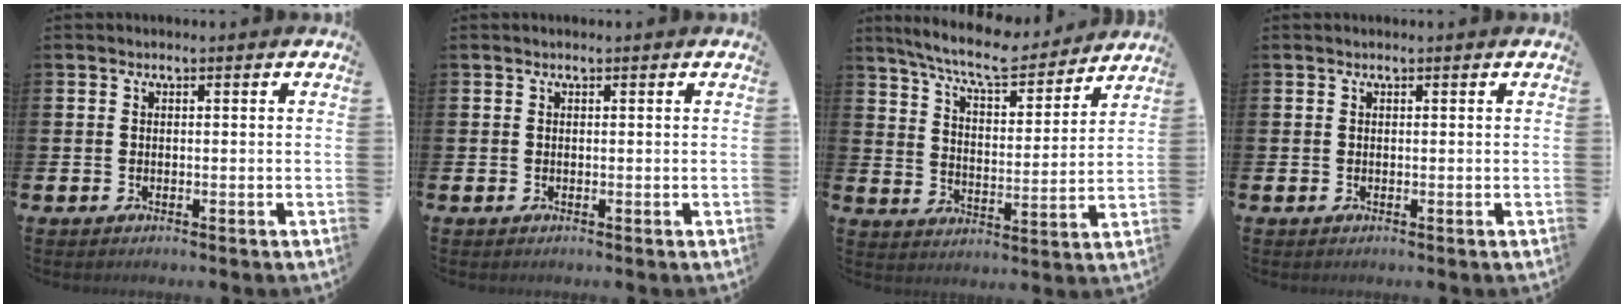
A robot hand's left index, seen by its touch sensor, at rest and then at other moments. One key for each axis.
{"total": 0.0}
{"total": 8.8, "fx": 8.0, "fy": 1.6, "fz": 3.3, "tx": -0.091, "ty": -0.045, "tz": 0.139}
{"total": 0.0}